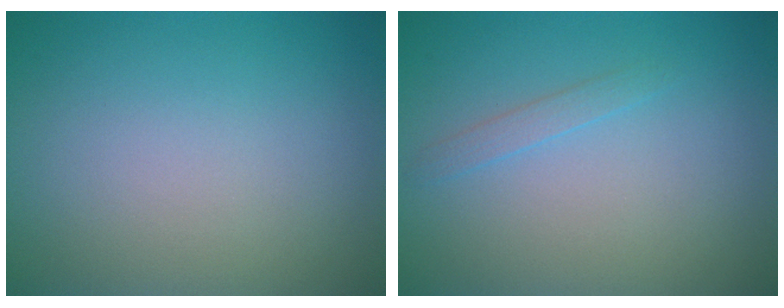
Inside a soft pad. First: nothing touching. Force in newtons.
{"total": 0.9, "press": 0.9, "slide": 0.1}